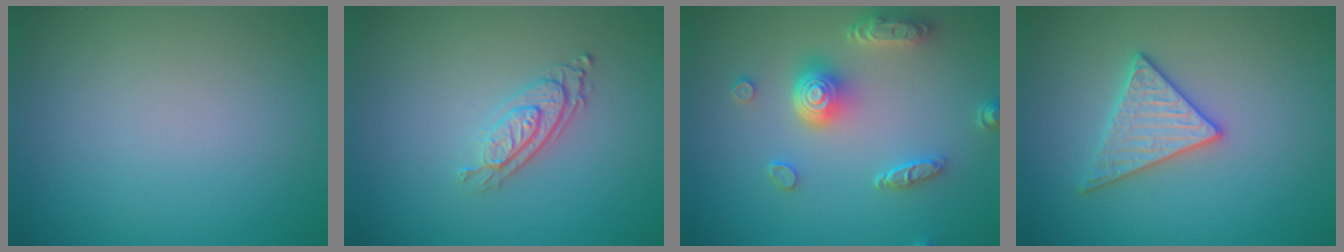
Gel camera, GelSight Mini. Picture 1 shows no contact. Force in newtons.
{"total": 2.8, "press": 2.0, "slide": 1.8}
{"total": 4.9, "press": 4.0, "slide": 3.0}
{"total": 3.0, "press": 3.0, "slide": 0.1}